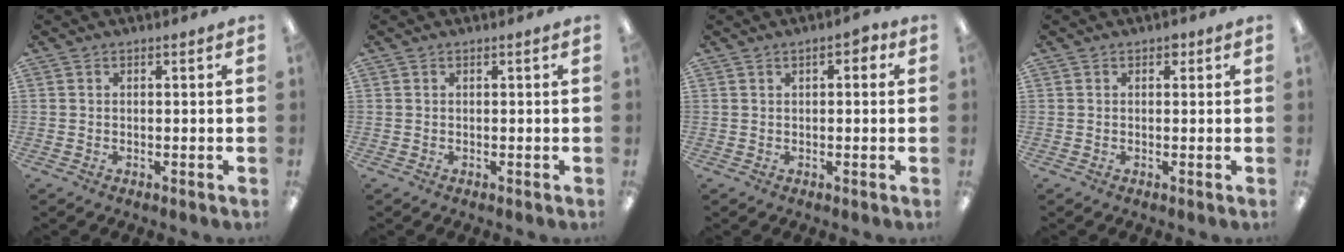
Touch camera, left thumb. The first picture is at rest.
{"total": 0.0}
{"total": 2.6, "force": [1.0, 1.3, 2.0], "torque": [-0.026, 0.000, 0.013]}
{"total": 1.4, "force": [0.7, 0.9, 0.7], "torque": [-0.007, 0.000, 0.010]}